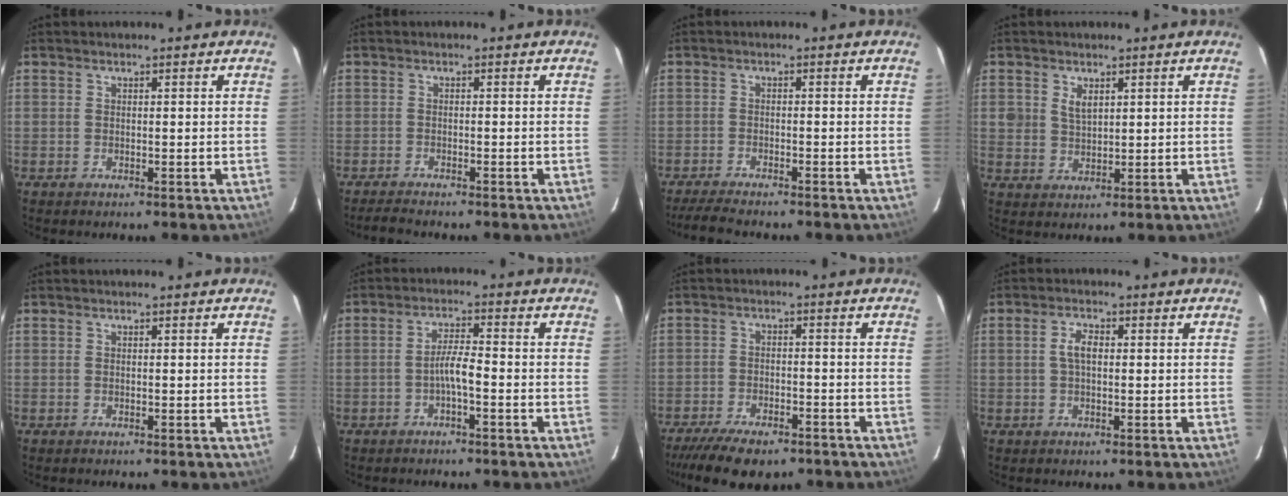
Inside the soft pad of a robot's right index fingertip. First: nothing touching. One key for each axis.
{"total": 3.5, "fx": -3.3, "fy": 0.2, "fz": 1.3, "tx": -0.036, "ty": -0.008, "tz": -0.057}
{"total": 6.5, "fx": -5.8, "fy": 0.6, "fz": 2.8, "tx": -0.074, "ty": -0.015, "tz": -0.100}
{"total": 3.3, "fx": 1.6, "fy": 2.3, "fz": 1.8, "tx": -0.032, "ty": 0.002, "tz": 0.034}
{"total": 0.0}
{"total": 3.5, "fx": -1.6, "fy": 0.3, "fz": 3.1, "tx": -0.063, "ty": 0.008, "tz": -0.030}
{"total": 12.5, "fx": -9.7, "fy": 4.6, "fz": 6.5, "tx": -0.150, "ty": -0.028, "tz": -0.155}
{"total": 3.2, "fx": 0.3, "fy": 1.6, "fz": 2.8, "tx": -0.056, "ty": 0.007, "tz": 0.008}